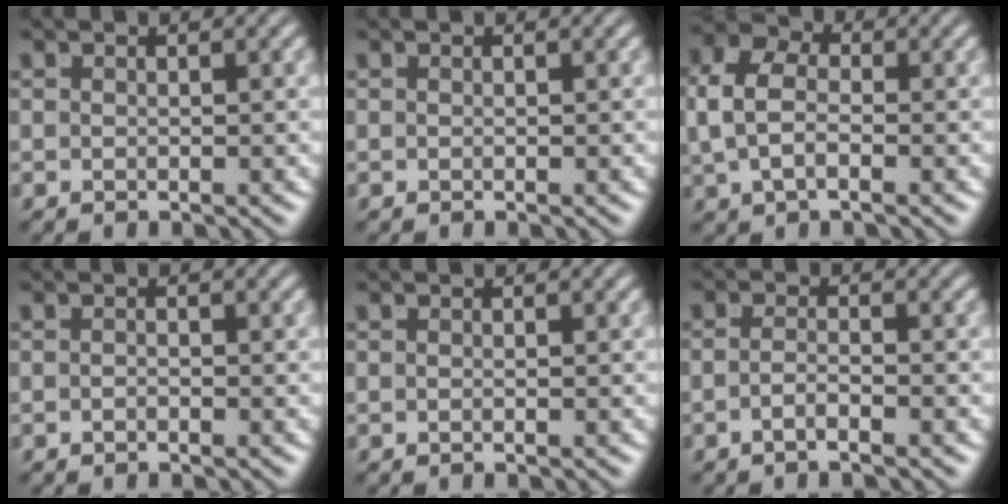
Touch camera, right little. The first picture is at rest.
{"total": 0.0}
{"total": 5.8, "force": [0.6, 4.3, 3.8], "torque": [-0.079, 0.006, 0.000]}
{"total": 0.8, "force": [-0.6, -0.6, 0.1], "torque": [-0.001, -0.003, -0.009]}
{"total": 0.0}
{"total": 2.2, "force": [-1.7, -0.6, 1.3], "torque": [-0.025, -0.013, -0.027]}